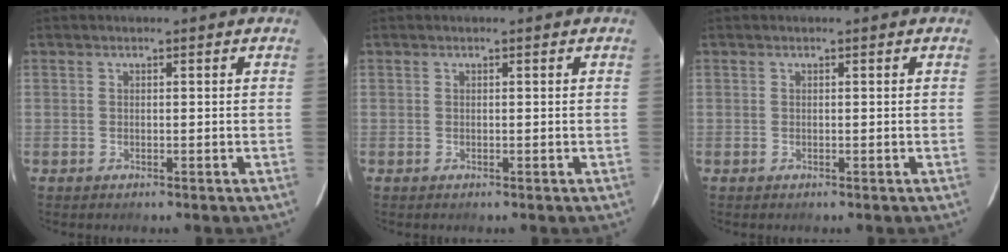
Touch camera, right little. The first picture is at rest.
{"total": 0.0}
{"total": 0.0}